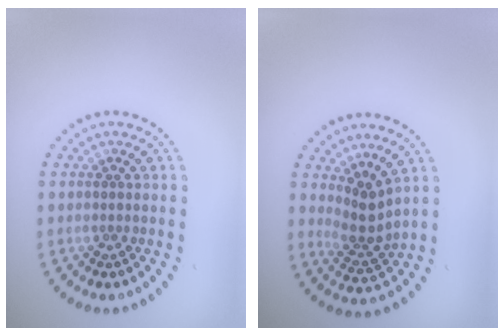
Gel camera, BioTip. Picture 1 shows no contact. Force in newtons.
{"total": 2.9, "press": 2.1, "slide": 2.0}